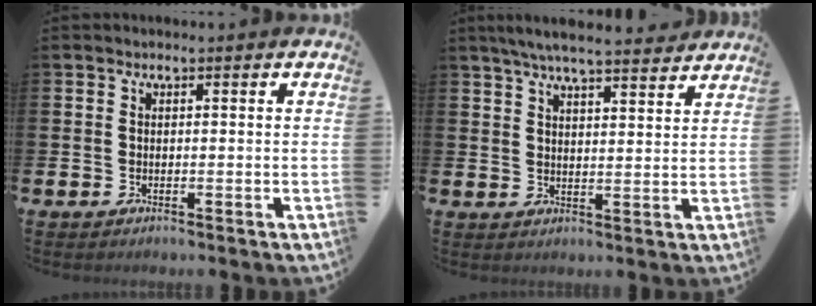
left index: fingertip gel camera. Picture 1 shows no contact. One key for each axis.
{"total": 6.0, "fx": 5.7, "fy": 0.4, "fz": 1.9, "tx": -0.047, "ty": -0.025, "tz": 0.101}